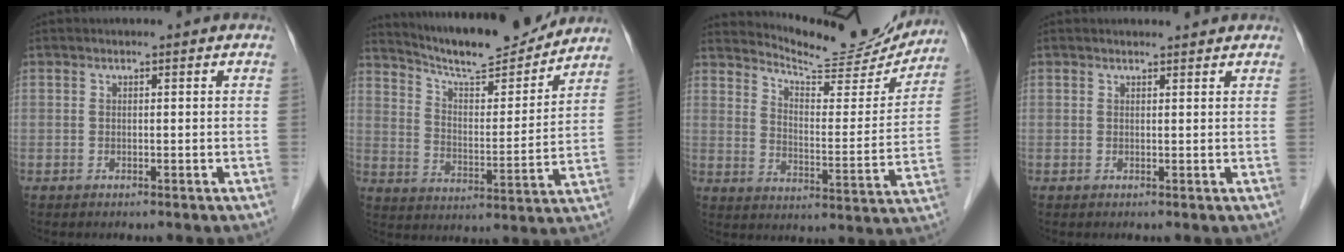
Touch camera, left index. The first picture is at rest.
{"total": 15.7, "force": [14.7, 1.5, 5.2], "torque": [-0.091, -0.007, 0.229]}
{"total": 15.6, "force": [15.2, 1.7, 3.2], "torque": [-0.053, -0.043, 0.205]}
{"total": 1.8, "force": [1.8, 0.3, 0.2], "torque": [-0.011, 0.006, 0.024]}